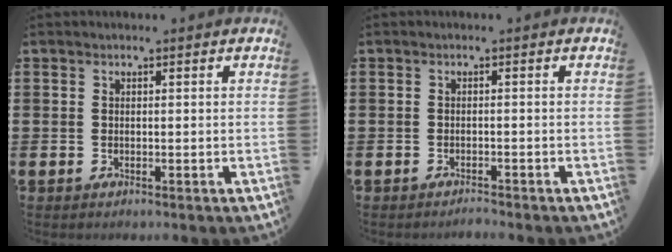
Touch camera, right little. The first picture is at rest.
{"total": 0.9, "force": [-0.9, 0.0, 0.2], "torque": [-0.005, -0.002, -0.017]}